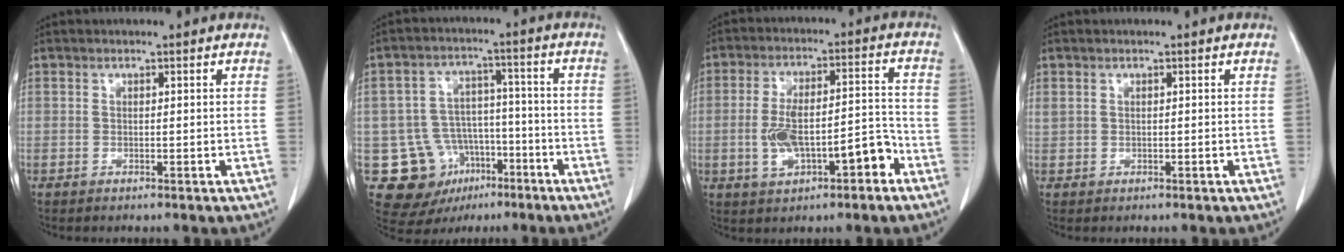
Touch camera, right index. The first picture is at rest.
{"total": 11.8, "force": [-5.2, 9.9, 3.6], "torque": [-0.060, 0.041, -0.064]}
{"total": 10.8, "force": [-3.8, 3.8, 9.3], "torque": [-0.164, 0.032, -0.052]}
{"total": 0.9, "force": [0.5, 0.7, 0.3], "torque": [-0.009, 0.021, 0.014]}